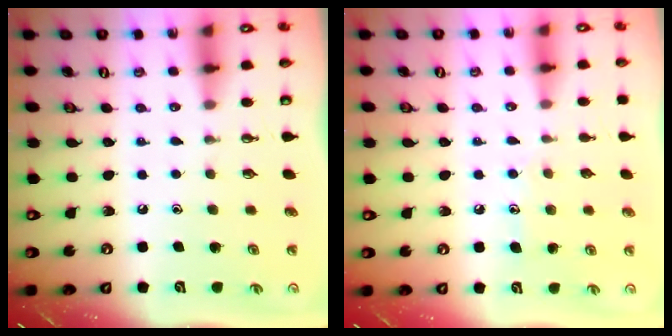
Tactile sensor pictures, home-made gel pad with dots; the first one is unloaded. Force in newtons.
{"total": 6.1, "press": 6.1, "slide": 0.0}